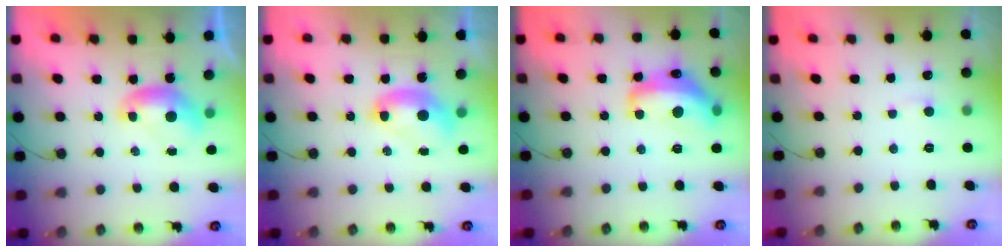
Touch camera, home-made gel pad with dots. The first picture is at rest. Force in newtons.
{"total": 2.7, "press": 2.7, "slide": 0.1}
{"total": 11.0, "press": 11.0, "slide": 0.8}
{"total": 1.9, "press": 1.8, "slide": 0.4}